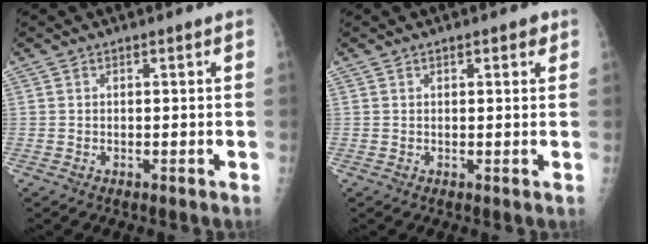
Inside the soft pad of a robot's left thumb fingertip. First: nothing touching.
{"total": 2.2, "force": [1.2, 1.0, 1.6], "torque": [-0.012, -0.002, 0.014]}